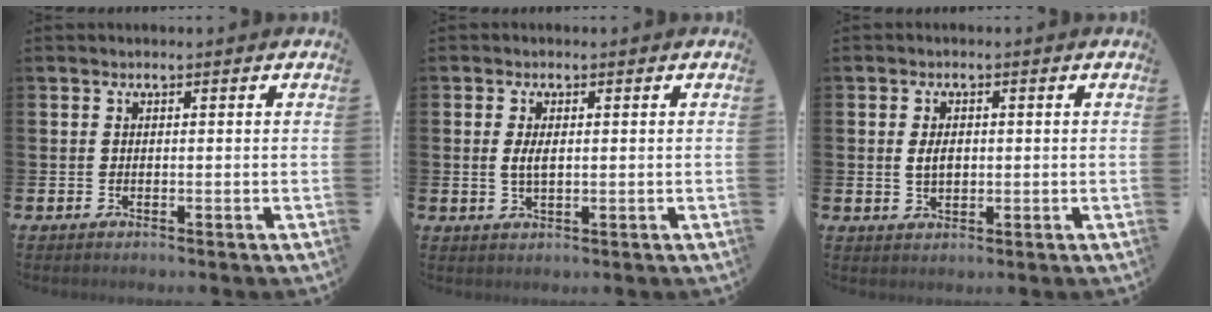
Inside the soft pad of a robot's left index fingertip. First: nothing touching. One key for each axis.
{"total": 2.5, "fx": 0.4, "fy": 1.1, "fz": 2.2, "tx": -0.043, "ty": 0.004, "tz": 0.004}
{"total": 2.7, "fx": 0.3, "fy": 1.7, "fz": 2.1, "tx": -0.025, "ty": 0.000, "tz": 0.000}